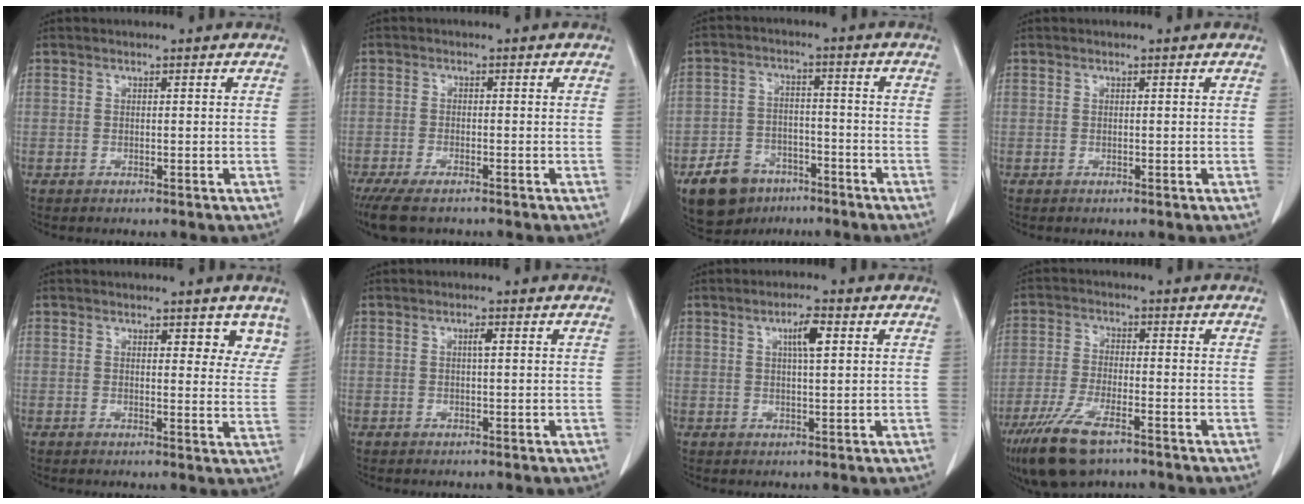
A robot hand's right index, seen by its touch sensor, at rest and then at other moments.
{"total": 6.5, "force": [-5.0, 2.0, 3.7], "torque": [-0.060, -0.013, -0.081]}
{"total": 8.9, "force": [-5.7, 5.9, 3.3], "torque": [-0.068, 0.011, -0.090]}
{"total": 0.0}
{"total": 6.1, "force": [4.8, 2.2, 3.0], "torque": [-0.009, -0.013, 0.048]}
{"total": 1.1, "force": [0.4, 0.2, 1.0], "torque": [-0.016, 0.002, 0.006]}
{"total": 4.1, "force": [1.6, 0.7, 3.7], "torque": [-0.062, 0.001, 0.027]}
{"total": 10.1, "force": [-6.6, 2.9, 7.1], "torque": [-0.140, -0.021, -0.117]}